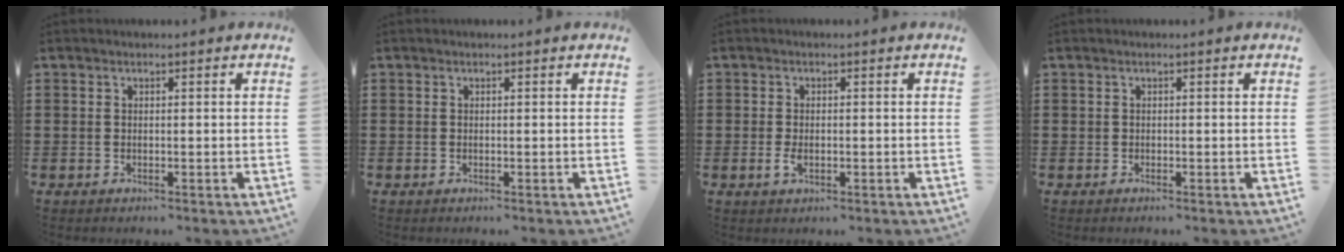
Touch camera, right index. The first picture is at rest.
{"total": 0.0}
{"total": 1.9, "force": [-0.4, 0.9, 1.6], "torque": [-0.039, -0.004, -0.009]}
{"total": 0.0}